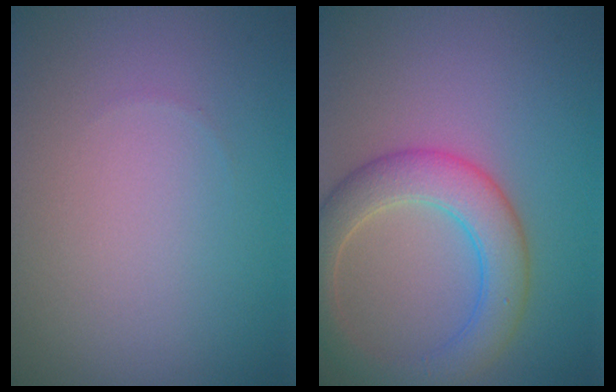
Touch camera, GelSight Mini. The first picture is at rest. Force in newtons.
{"total": 5.2, "press": 5.2, "slide": 0.1}